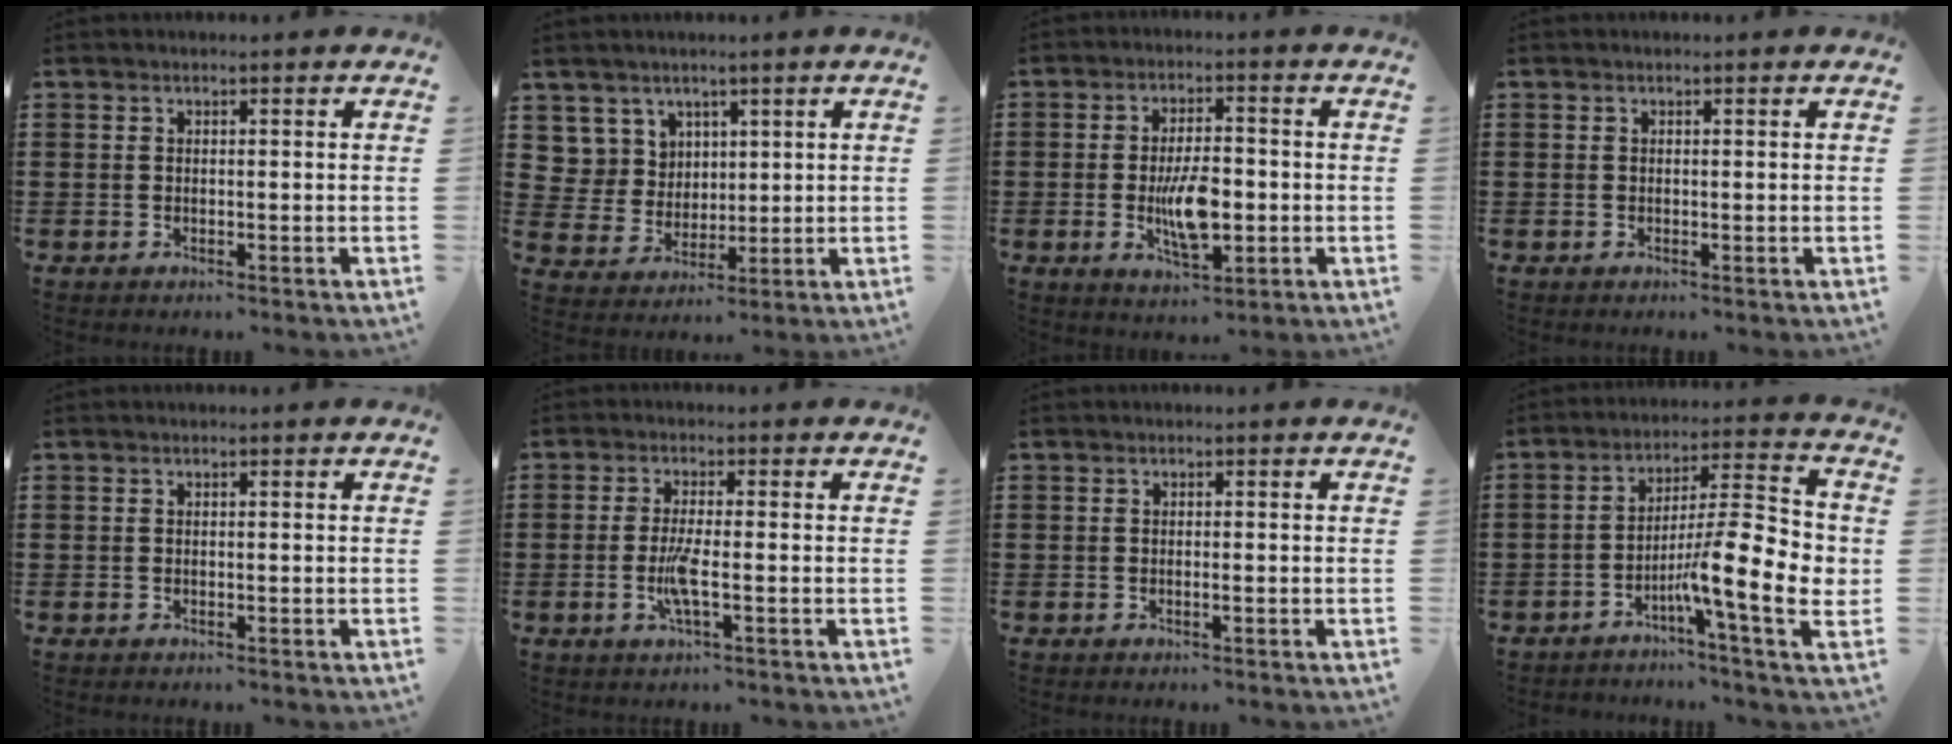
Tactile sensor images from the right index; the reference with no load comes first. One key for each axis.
{"total": 6.3, "fx": 3.2, "fy": 5.4, "fz": 0.7, "tx": -0.048, "ty": 0.002, "tz": 0.064}
{"total": 8.0, "fx": -1.2, "fy": 3.1, "fz": 7.3, "tx": -0.145, "ty": -0.009, "tz": -0.030}
{"total": 0.0}
{"total": 0.0}
{"total": 4.6, "fx": -1.2, "fy": 0.5, "fz": 4.4, "tx": -0.091, "ty": -0.010, "tz": -0.027}
{"total": 0.6, "fx": -0.2, "fy": 0.0, "fz": 0.5, "tx": -0.009, "ty": -0.004, "tz": -0.003}
{"total": 12.8, "fx": -2.8, "fy": 2.2, "fz": 12.3, "tx": -0.210, "ty": -0.023, "tz": -0.054}